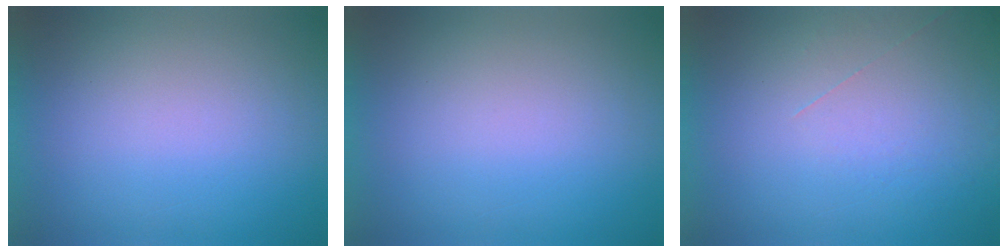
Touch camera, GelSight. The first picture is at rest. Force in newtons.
{"total": 0.0}
{"total": 1.2}